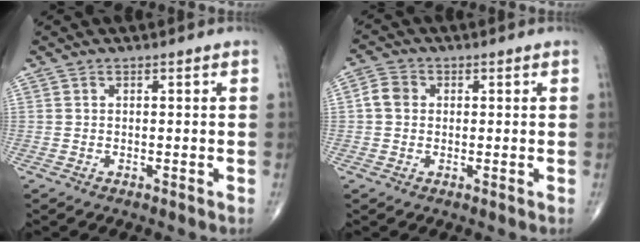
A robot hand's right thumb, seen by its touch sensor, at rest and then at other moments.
{"total": 3.8, "force": [0.2, 3.4, 1.8], "torque": [-0.024, 0.009, -0.004]}